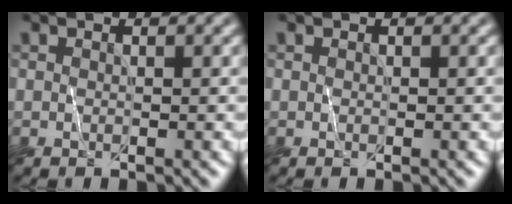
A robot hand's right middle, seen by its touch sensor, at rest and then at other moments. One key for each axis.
{"total": 0.0}